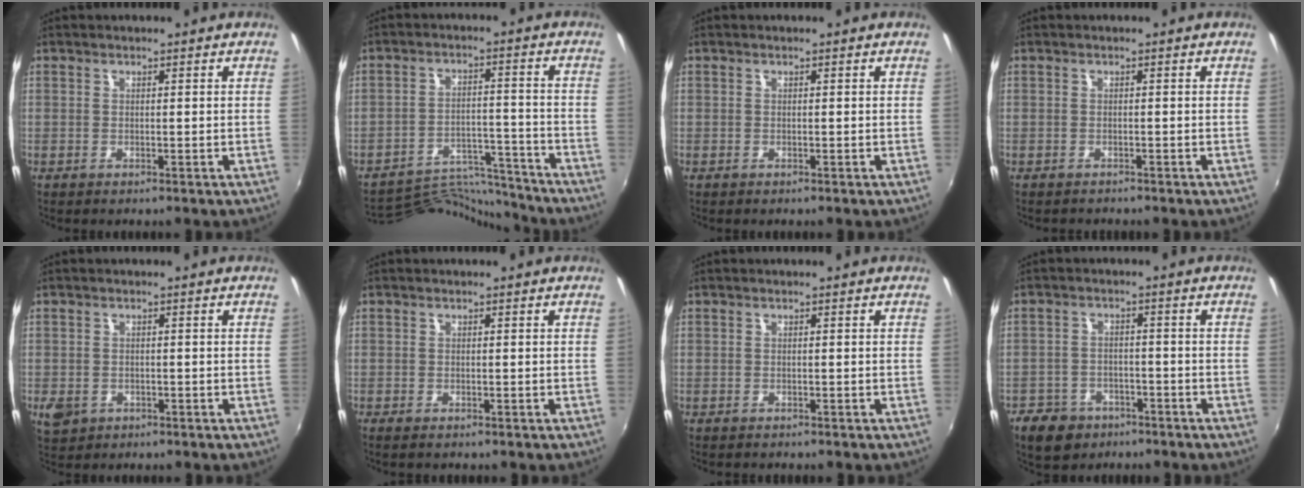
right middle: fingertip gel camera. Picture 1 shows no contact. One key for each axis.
{"total": 12.3, "fx": -12.2, "fy": 0.7, "fz": 0.6, "tx": -0.029, "ty": 0.017, "tz": -0.196}
{"total": 0.0}
{"total": 1.2, "fx": -1.1, "fy": 0.3, "fz": 0.0, "tx": -0.006, "ty": -0.004, "tz": -0.017}
{"total": 4.0, "fx": -1.4, "fy": 3.2, "fz": 1.9, "tx": -0.039, "ty": -0.007, "tz": -0.019}
{"total": 1.1, "fx": -0.9, "fy": 0.3, "fz": 0.6, "tx": -0.014, "ty": -0.005, "tz": -0.016}
{"total": 0.6, "fx": -0.6, "fy": 0.2, "fz": 0.0, "tx": -0.003, "ty": -0.002, "tz": -0.009}
{"total": 8.6, "fx": -5.7, "fy": 5.8, "fz": 2.8, "tx": -0.087, "ty": 0.004, "tz": -0.087}